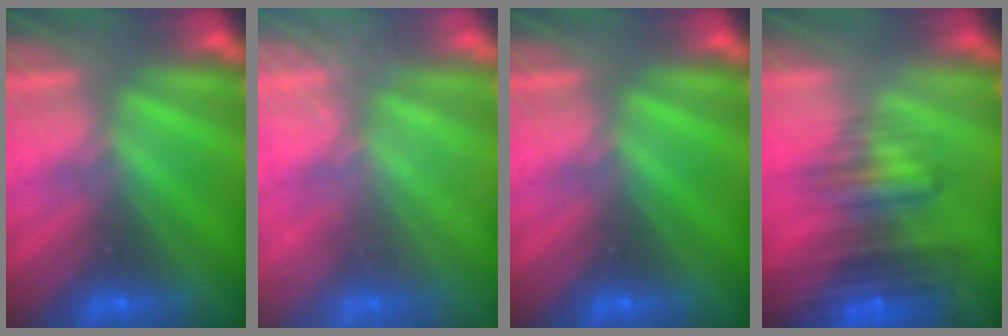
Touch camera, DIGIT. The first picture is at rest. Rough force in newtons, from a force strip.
{"total": 2.4}
{"total": 0.0}
{"total": 7.5}